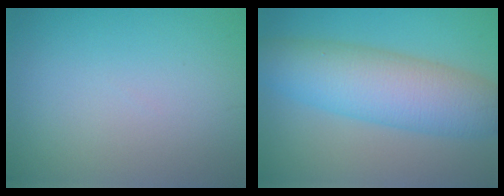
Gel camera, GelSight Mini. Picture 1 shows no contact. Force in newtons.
{"total": 8.3, "press": 8.2, "slide": 0.4}